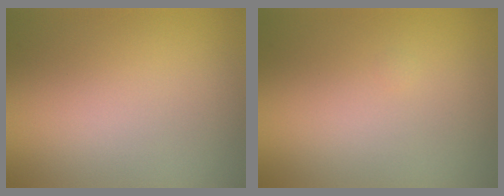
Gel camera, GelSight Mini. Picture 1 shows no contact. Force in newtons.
{"total": 0.0}